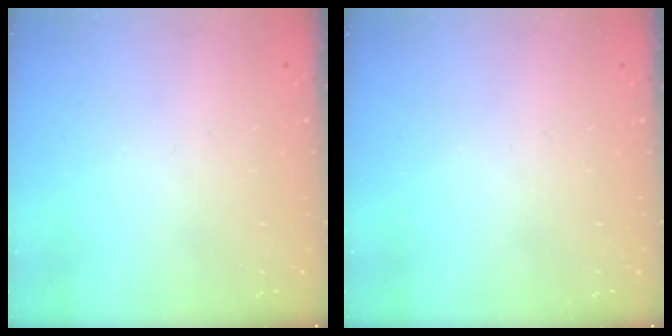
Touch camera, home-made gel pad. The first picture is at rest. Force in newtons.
{"total": 0.0}